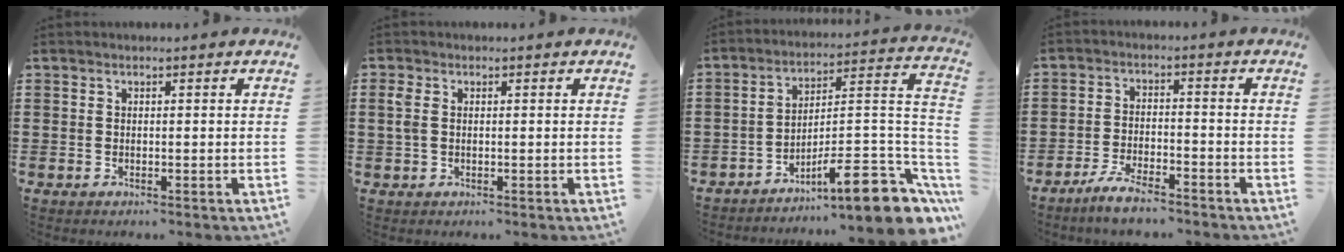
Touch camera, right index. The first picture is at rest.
{"total": 2.2, "force": [0.2, 1.4, 1.8], "torque": [-0.053, 0.002, -0.002]}
{"total": 10.8, "force": [-7.2, 2.2, 7.8], "torque": [-0.098, 0.005, -0.133]}
{"total": 4.6, "force": [-4.1, 0.4, 1.9], "torque": [-0.046, 0.002, -0.082]}